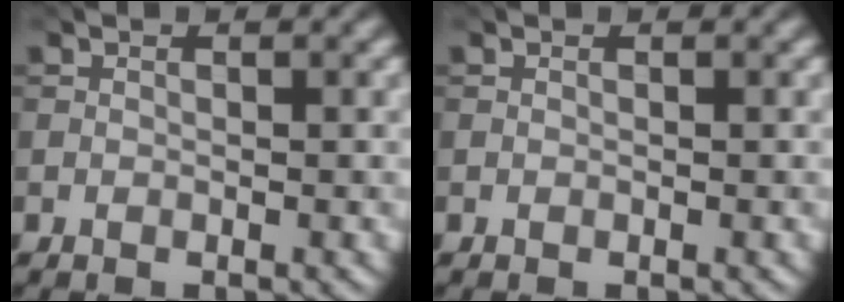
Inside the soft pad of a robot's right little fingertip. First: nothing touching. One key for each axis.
{"total": 0.0}